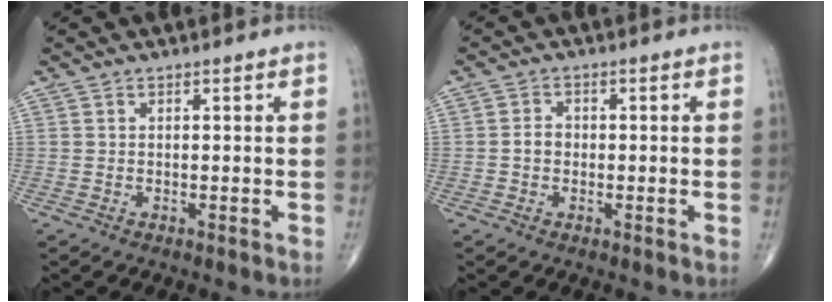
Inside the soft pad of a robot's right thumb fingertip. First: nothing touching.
{"total": 2.3, "force": [-0.4, 1.9, 1.2], "torque": [-0.012, 0.009, -0.011]}